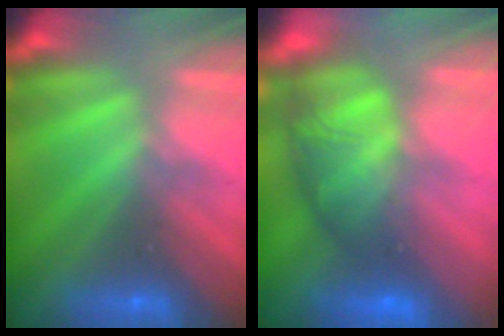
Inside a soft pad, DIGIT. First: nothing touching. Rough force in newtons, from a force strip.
{"total": 7.3}